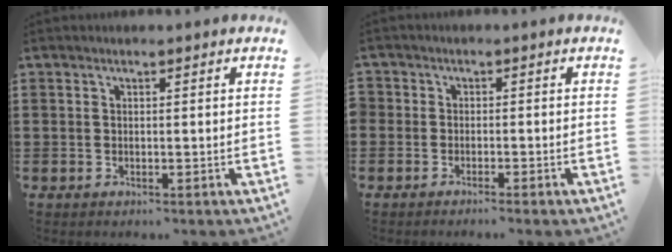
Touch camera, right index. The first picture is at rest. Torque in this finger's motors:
{"motor_torque": [0.07, 0.01, -0.01, 0.01]}